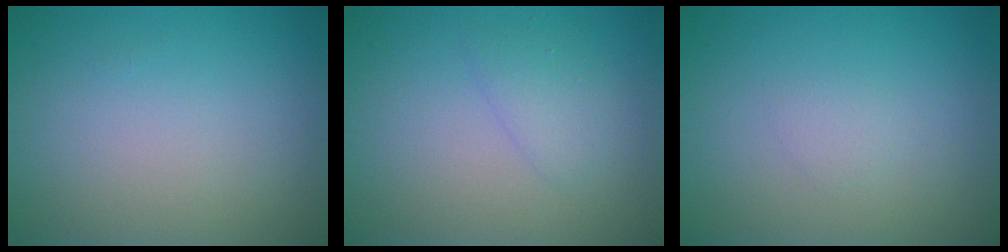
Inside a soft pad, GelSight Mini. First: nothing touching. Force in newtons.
{"total": 1.6, "press": 1.6, "slide": 0.1}
{"total": 0.8, "press": 0.8, "slide": 0.1}